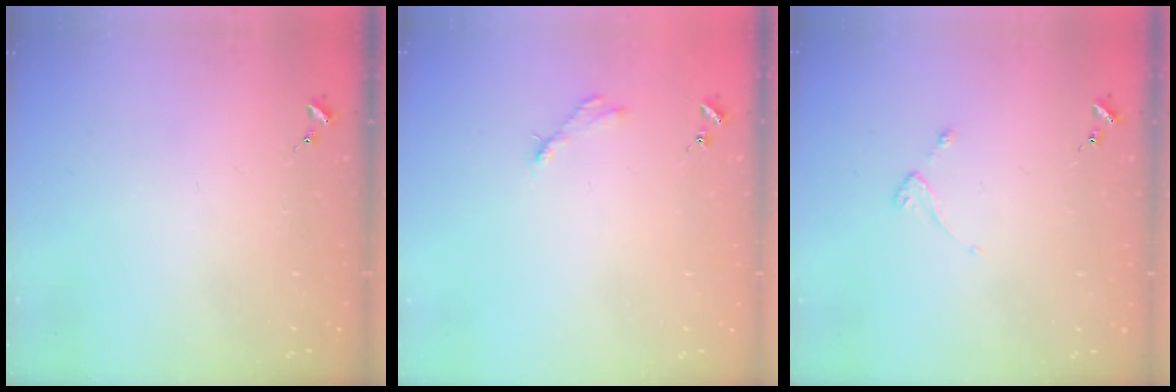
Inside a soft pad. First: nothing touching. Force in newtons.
{"total": 2.8, "press": 2.8, "slide": 0.4}
{"total": 2.2, "press": 2.1, "slide": 0.4}